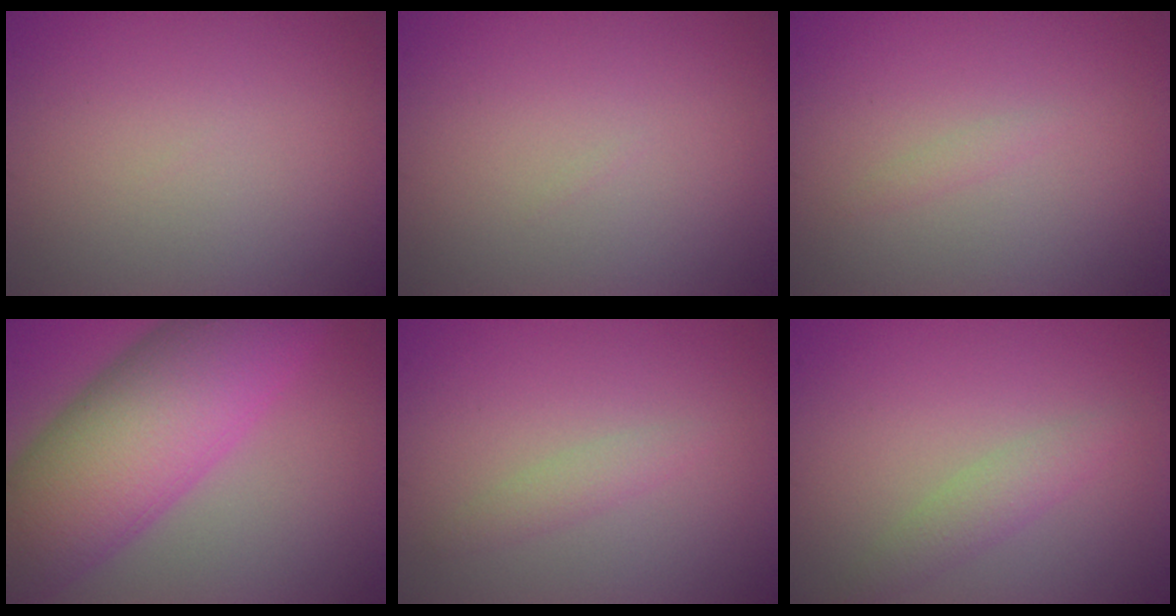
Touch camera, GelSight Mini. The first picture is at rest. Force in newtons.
{"total": 0.0}
{"total": 0.6, "press": 0.6, "slide": 0.0}
{"total": 12.8, "press": 12.8, "slide": 0.2}
{"total": 1.3, "press": 1.3, "slide": 0.0}
{"total": 2.0, "press": 2.0, "slide": 0.1}